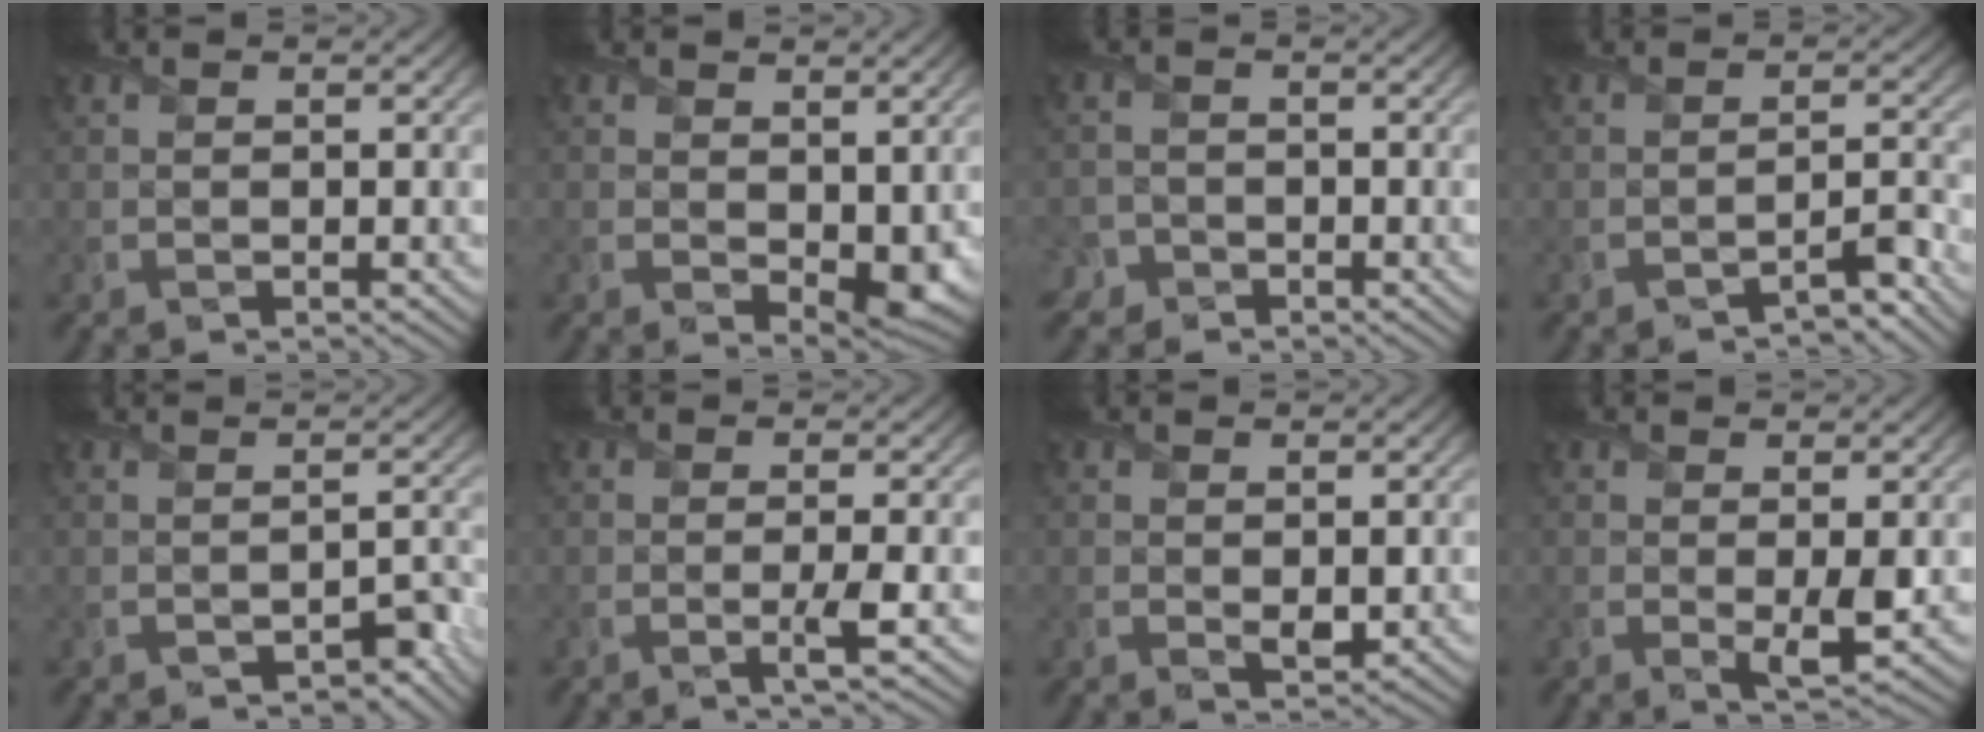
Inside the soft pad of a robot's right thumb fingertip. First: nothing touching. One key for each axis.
{"total": 4.3, "fx": 0.2, "fy": 2.6, "fz": 3.4, "tx": -0.052, "ty": -0.018, "tz": 0.011}
{"total": 2.6, "fx": -1.8, "fy": 1.8, "fz": 0.5, "tx": -0.011, "ty": -0.003, "tz": -0.041}
{"total": 2.9, "fx": -2.5, "fy": 0.4, "fz": 1.4, "tx": -0.019, "ty": 0.010, "tz": -0.040}
{"total": 1.9, "fx": -0.9, "fy": 0.8, "fz": 1.4, "tx": -0.023, "ty": -0.004, "tz": -0.003}
{"total": 2.2, "fx": -0.5, "fy": 0.0, "fz": 2.1, "tx": -0.041, "ty": 0.000, "tz": -0.015}
{"total": 1.9, "fx": 0.3, "fy": 1.1, "fz": 1.5, "tx": -0.028, "ty": -0.010, "tz": 0.010}
{"total": 2.6, "fx": 0.4, "fy": 0.5, "fz": 2.5, "tx": -0.048, "ty": -0.012, "tz": 0.010}